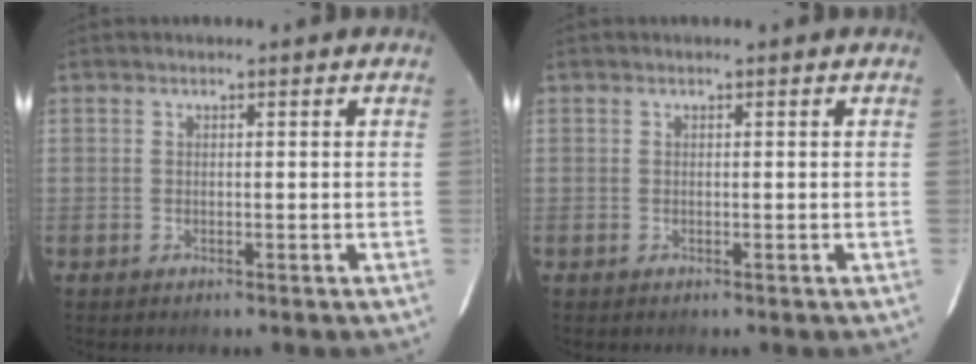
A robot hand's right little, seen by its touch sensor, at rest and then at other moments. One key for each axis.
{"total": 0.0}